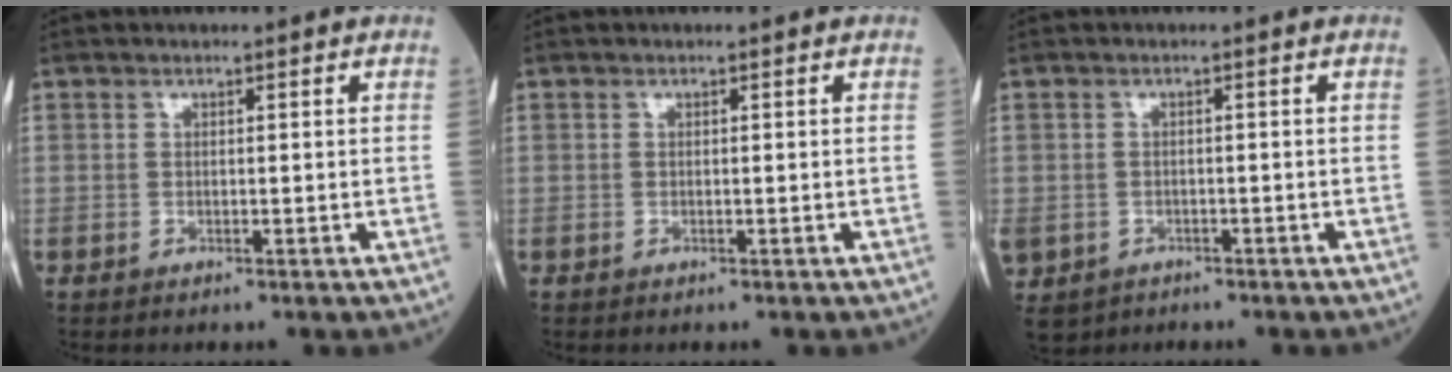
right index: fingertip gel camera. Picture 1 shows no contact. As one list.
[{"total": 0.0}, {"total": 8.9, "force": [-4.5, 7.2, 2.8], "torque": [-0.092, -0.008, -0.063]}]